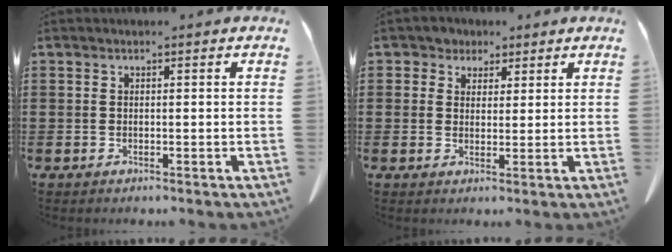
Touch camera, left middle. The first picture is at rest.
{"total": 3.1, "force": [2.2, 2.2, 0.1], "torque": [-0.018, 0.009, 0.040]}